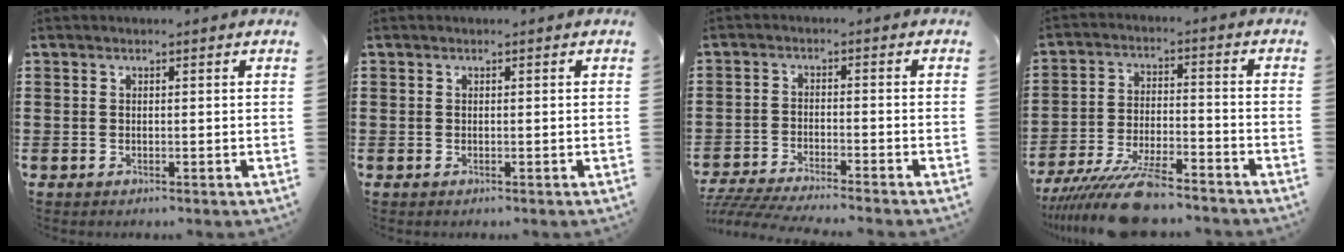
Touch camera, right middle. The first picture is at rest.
{"total": 0.0}
{"total": 4.2, "force": [-4.1, -0.2, 1.0], "torque": [-0.031, -0.012, -0.086]}
{"total": 10.6, "force": [-8.9, 2.1, 5.4], "torque": [-0.107, 0.014, -0.172]}